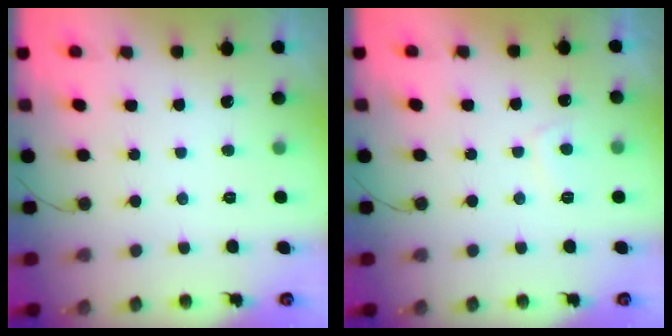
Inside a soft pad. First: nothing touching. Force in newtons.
{"total": 2.8, "press": 2.7, "slide": 0.9}